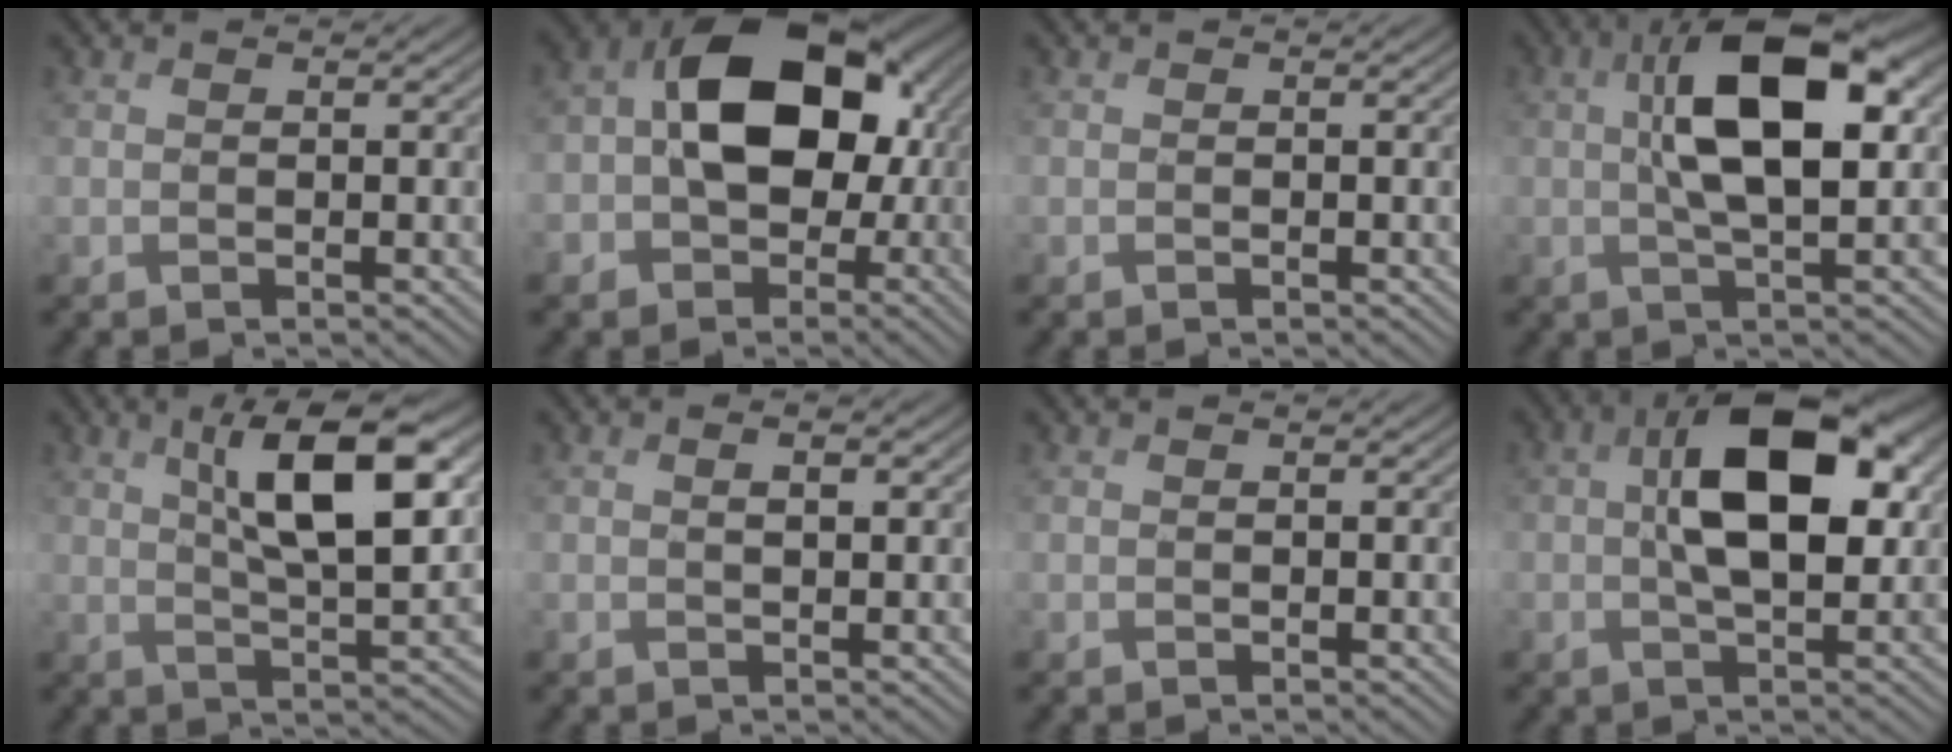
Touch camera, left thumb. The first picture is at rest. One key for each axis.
{"total": 13.7, "fx": -0.5, "fy": 9.8, "fz": 9.5, "tx": -0.161, "ty": 0.003, "tz": -0.018}
{"total": 0.0}
{"total": 11.4, "fx": 2.1, "fy": 4.5, "fz": 10.3, "tx": -0.188, "ty": 0.009, "tz": 0.032}
{"total": 10.6, "fx": 3.7, "fy": 3.3, "fz": 9.3, "tx": -0.155, "ty": 0.004, "tz": 0.058}
{"total": 1.7, "fx": 0.7, "fy": 0.6, "fz": 1.5, "tx": -0.021, "ty": -0.004, "tz": 0.014}
{"total": 0.0}
{"total": 11.1, "fx": 1.6, "fy": 5.5, "fz": 9.5, "tx": -0.166, "ty": 0.010, "tz": 0.021}